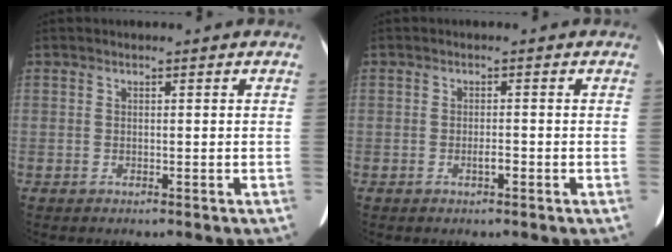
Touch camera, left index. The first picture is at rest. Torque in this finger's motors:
{"motor_torque": [0.00, 0.00, 0.00, 0.00]}